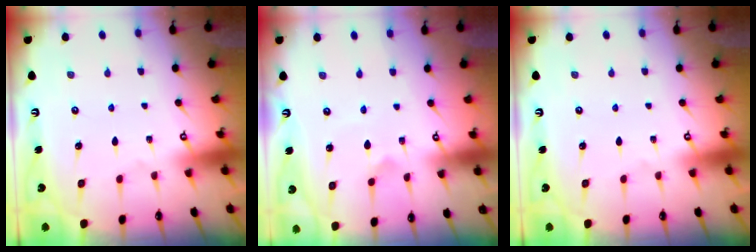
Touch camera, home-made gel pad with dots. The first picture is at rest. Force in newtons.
{"total": 1.7, "press": 1.6, "slide": 0.5}
{"total": 0.0}